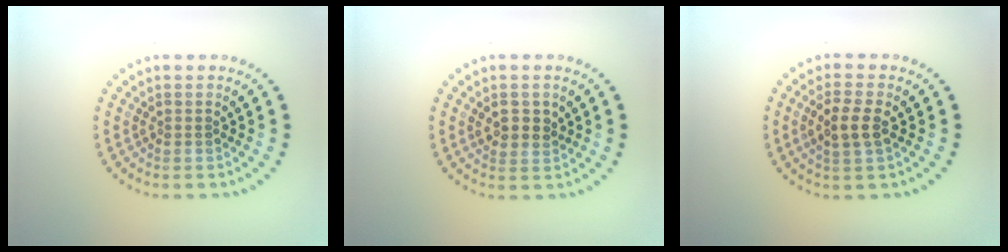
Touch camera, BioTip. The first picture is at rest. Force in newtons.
{"total": 2.0, "press": 1.9, "slide": 0.5}
{"total": 2.9, "press": 2.8, "slide": 0.9}